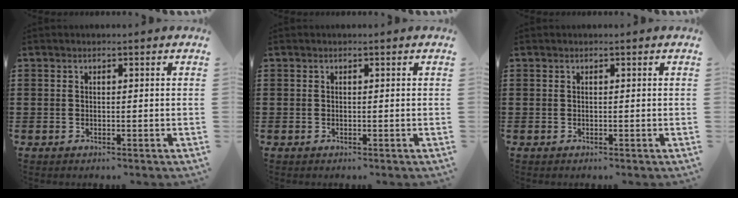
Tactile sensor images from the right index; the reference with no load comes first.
{"total": 0.0}
{"total": 0.0}